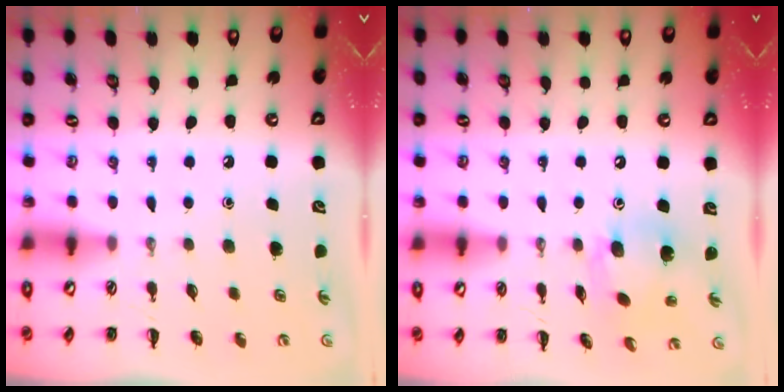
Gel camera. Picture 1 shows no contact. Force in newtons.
{"total": 8.2, "press": 8.0, "slide": 1.4}